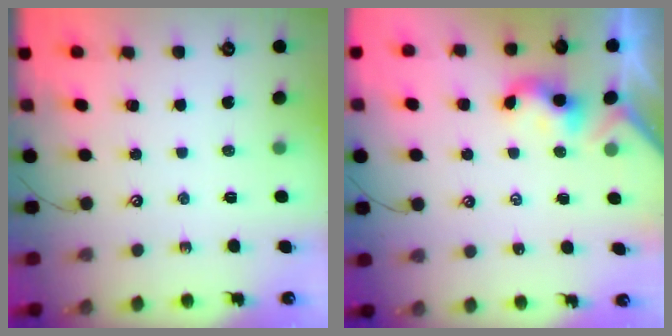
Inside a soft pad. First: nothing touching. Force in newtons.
{"total": 2.4, "press": 2.4, "slide": 0.2}